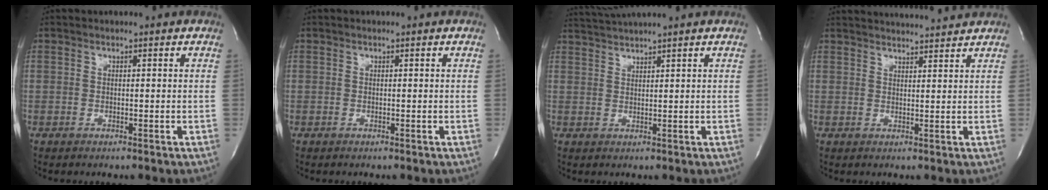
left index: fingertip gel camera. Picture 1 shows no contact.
{"total": 0.0}
{"total": 4.4, "force": [4.0, -1.5, 1.2], "torque": [-0.021, 0.013, 0.075]}
{"total": 9.0, "force": [8.8, -0.1, 2.2], "torque": [-0.036, 0.011, 0.115]}